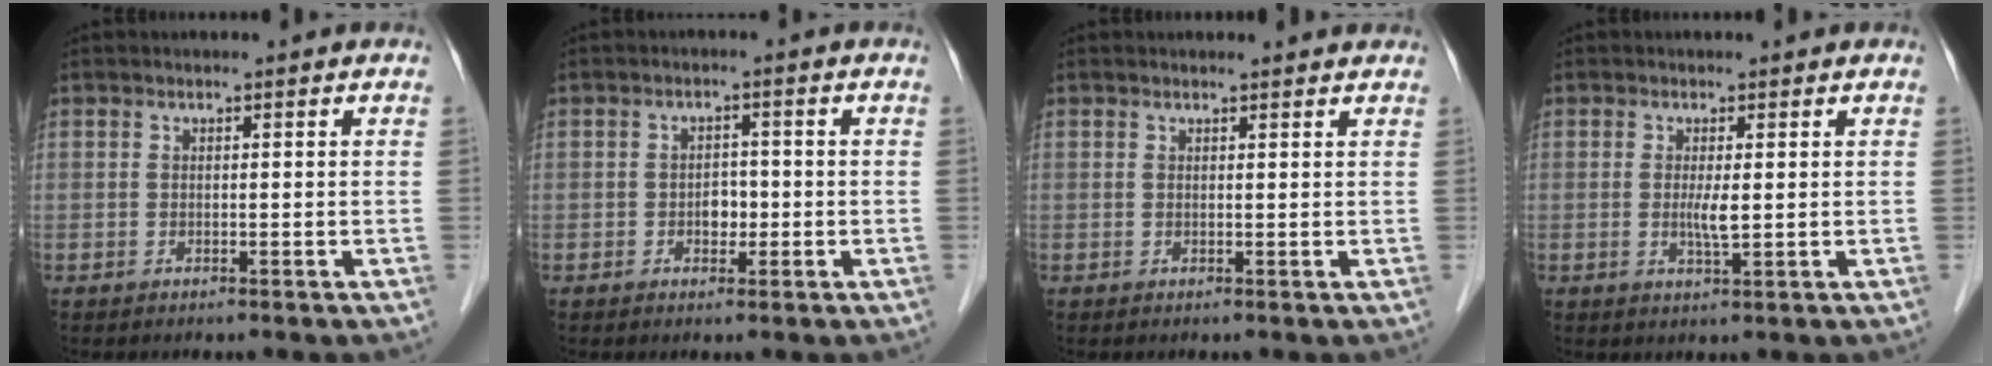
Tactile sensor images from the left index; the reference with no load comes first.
{"total": 2.5, "force": [-1.1, 1.6, 1.6], "torque": [-0.020, 0.001, -0.017]}
{"total": 1.9, "force": [1.9, 0.3, 0.2], "torque": [-0.011, -0.001, 0.014]}
{"total": 2.3, "force": [-0.3, 0.2, 2.3], "torque": [-0.048, -0.011, -0.004]}